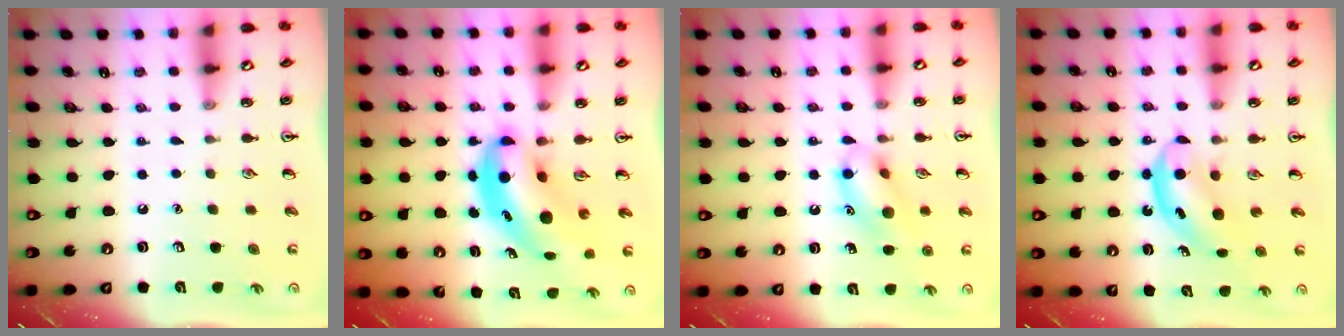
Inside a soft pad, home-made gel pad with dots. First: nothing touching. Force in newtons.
{"total": 6.6, "press": 6.4, "slide": 1.6}
{"total": 12.2, "press": 12.0, "slide": 2.2}
{"total": 5.2, "press": 5.1, "slide": 0.7}